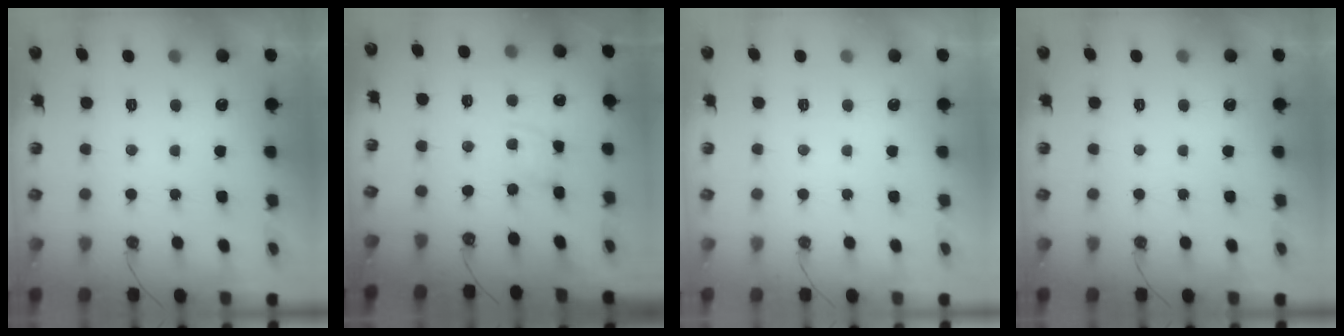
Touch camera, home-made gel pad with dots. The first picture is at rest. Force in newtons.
{"total": 2.1, "press": 2.1, "slide": 0.3}
{"total": 0.0}
{"total": 0.0}